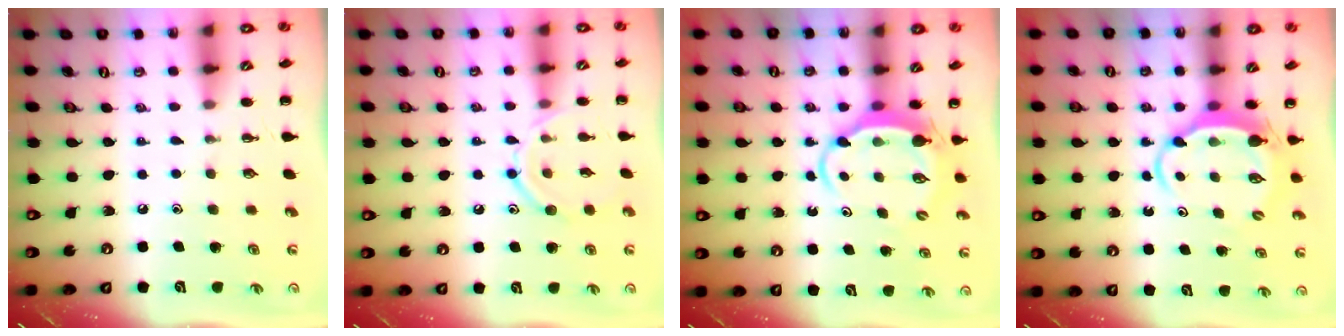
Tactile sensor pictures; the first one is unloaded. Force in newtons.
{"total": 10.9, "press": 10.9, "slide": 0.8}
{"total": 5.0, "press": 4.9, "slide": 0.7}
{"total": 5.0, "press": 4.9, "slide": 0.7}